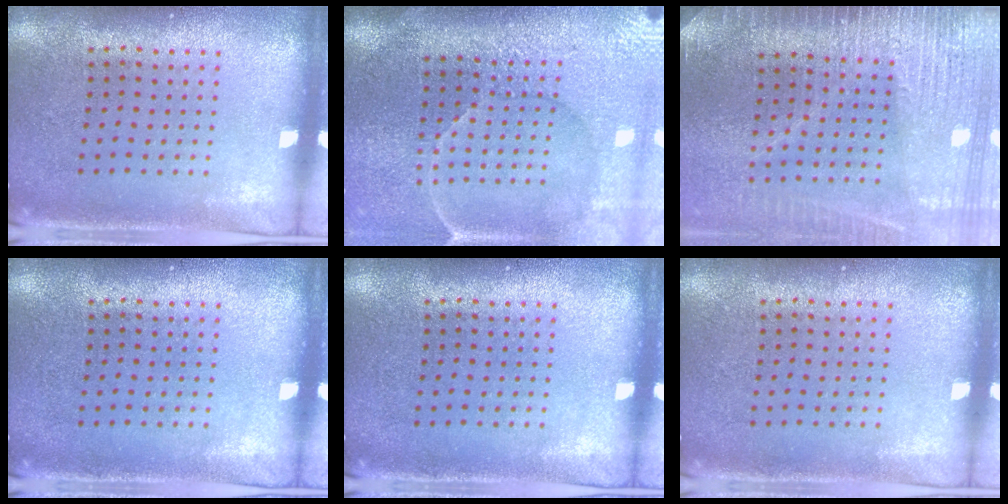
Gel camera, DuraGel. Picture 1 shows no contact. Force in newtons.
{"total": 4.3, "press": 3.9, "slide": 1.9}
{"total": 3.5, "press": 3.0, "slide": 1.7}
{"total": 0.0}
{"total": 0.0}
{"total": 0.0}